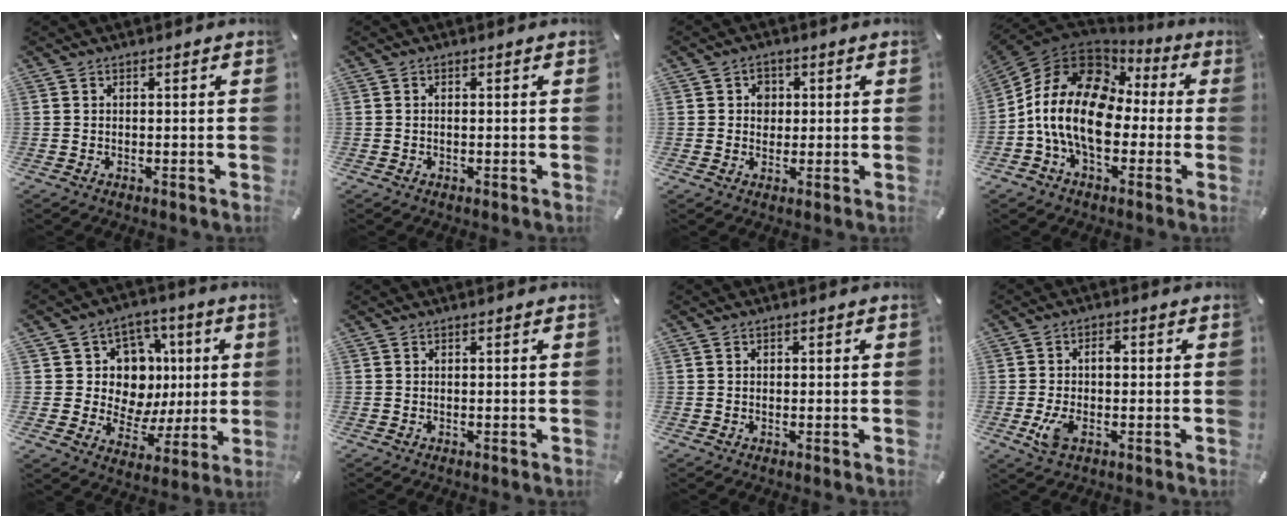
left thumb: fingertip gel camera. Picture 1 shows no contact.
{"total": 0.6, "force": [-0.1, 0.3, 0.5], "torque": [-0.012, -0.001, -0.002]}
{"total": 3.7, "force": [0.3, 3.5, 1.3], "torque": [-0.009, -0.001, -0.002]}
{"total": 17.8, "force": [-2.8, 12.5, 12.4], "torque": [-0.271, 0.020, -0.050]}
{"total": 13.3, "force": [1.5, 12.5, 4.4], "torque": [-0.056, -0.021, 0.044]}
{"total": 0.0}
{"total": 0.7, "force": [0.0, 0.6, 0.3], "torque": [-0.007, 0.005, -0.002]}
{"total": 6.0, "force": [-0.7, 3.2, 5.0], "torque": [-0.106, -0.002, -0.019]}